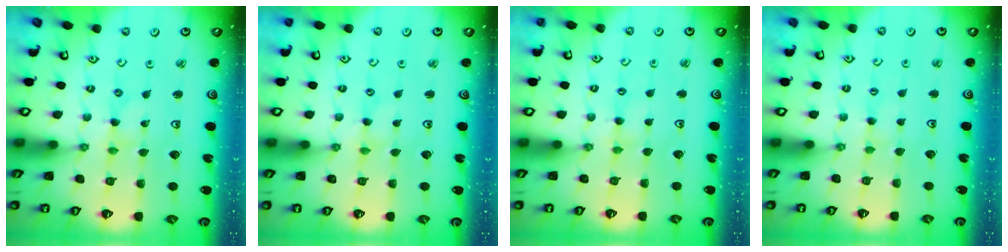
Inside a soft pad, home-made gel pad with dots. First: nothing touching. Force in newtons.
{"total": 0.0}
{"total": 3.1, "press": 3.1, "slide": 0.4}
{"total": 1.9, "press": 1.9, "slide": 0.3}